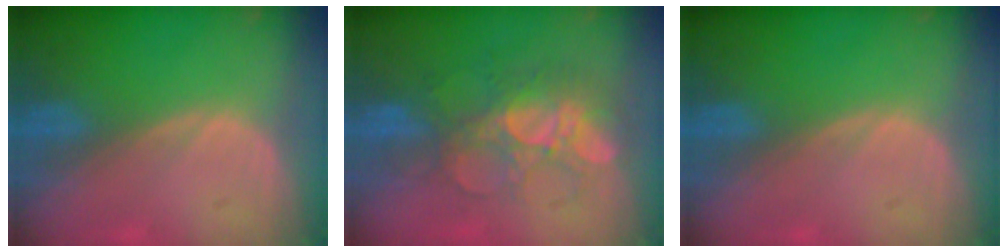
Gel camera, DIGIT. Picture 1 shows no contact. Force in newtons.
{"total": 8.4, "press": 8.1, "slide": 2.2}
{"total": 0.0}